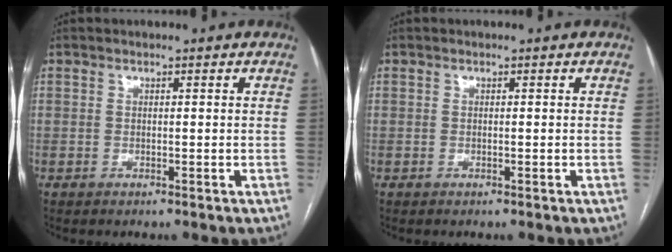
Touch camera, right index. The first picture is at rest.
{"total": 0.0}